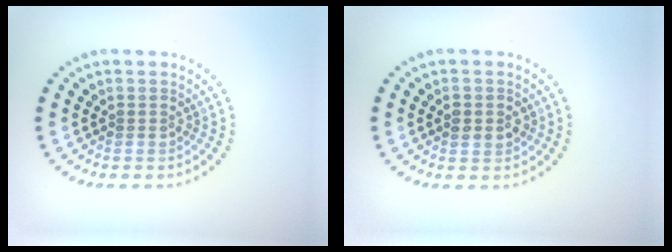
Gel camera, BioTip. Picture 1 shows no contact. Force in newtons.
{"total": 1.5, "press": 1.5, "slide": 0.1}